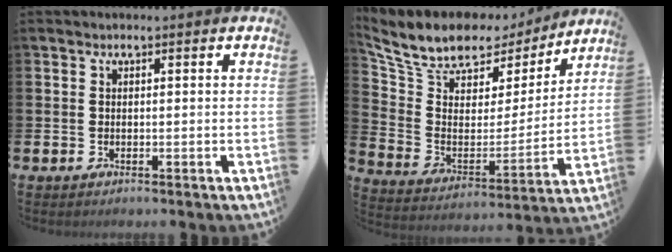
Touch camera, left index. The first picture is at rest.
{"total": 10.8, "force": [9.4, 4.4, 2.8], "torque": [-0.103, -0.058, 0.165]}